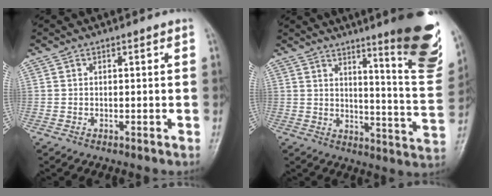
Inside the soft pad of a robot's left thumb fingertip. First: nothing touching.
{"total": 19.5, "force": [11.7, 2.8, 15.3], "torque": [-0.166, -0.078, 0.156]}